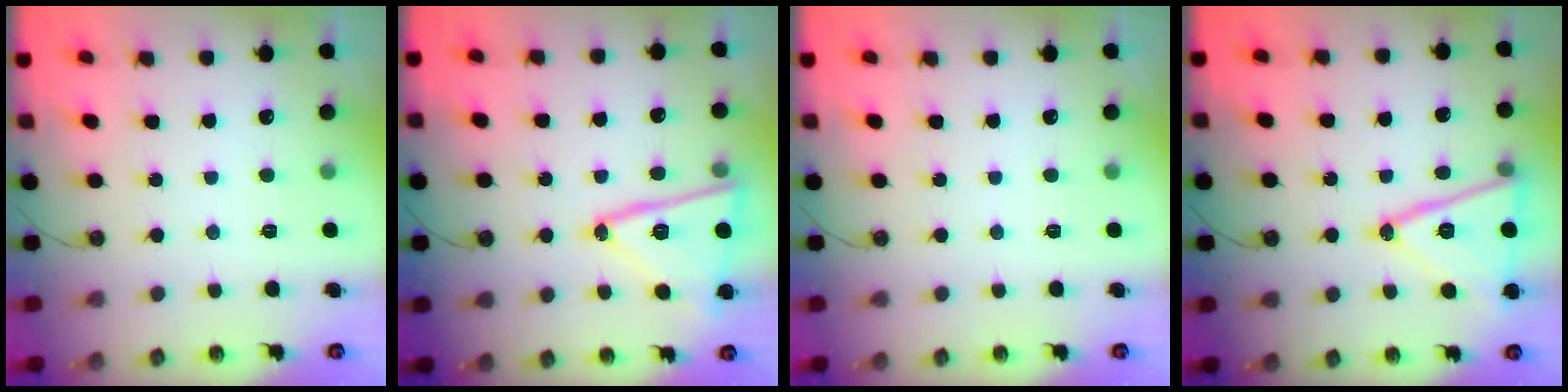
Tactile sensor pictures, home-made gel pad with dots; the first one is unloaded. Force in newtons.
{"total": 16.7, "press": 16.7, "slide": 0.7}
{"total": 0.0}
{"total": 16.5, "press": 16.2, "slide": 3.3}